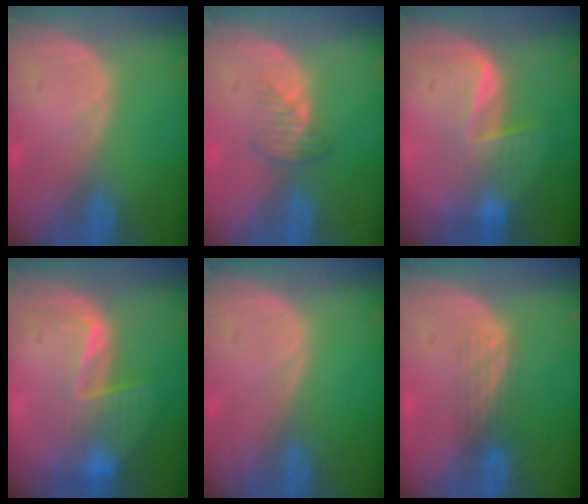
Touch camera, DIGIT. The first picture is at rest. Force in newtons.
{"total": 2.5, "press": 2.5, "slide": 0.2}
{"total": 6.2, "press": 5.9, "slide": 1.9}
{"total": 7.1, "press": 6.5, "slide": 2.9}
{"total": 0.0}
{"total": 2.9, "press": 2.7, "slide": 1.2}